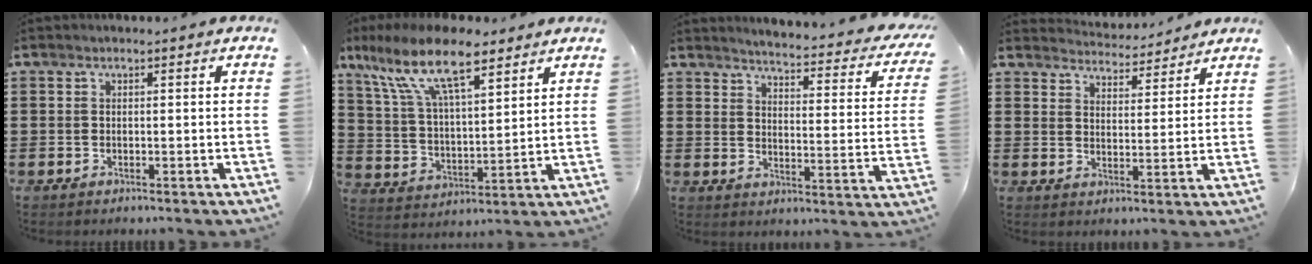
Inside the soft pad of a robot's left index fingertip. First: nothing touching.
{"total": 13.1, "force": [9.0, 3.7, 8.7], "torque": [-0.190, -0.016, 0.163]}
{"total": 3.6, "force": [3.4, -0.4, 1.3], "torque": [-0.038, -0.036, 0.048]}
{"total": 4.0, "force": [4.0, 0.3, -0.1], "torque": [-0.017, -0.023, 0.071]}